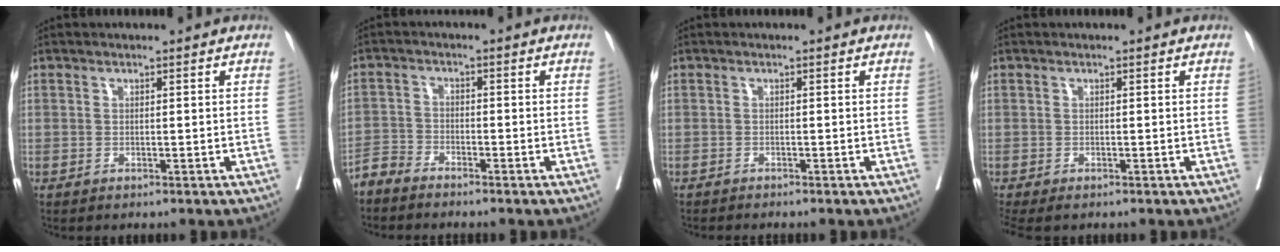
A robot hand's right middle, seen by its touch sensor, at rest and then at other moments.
{"total": 2.9, "force": [-2.9, 0.4, 0.1], "torque": [0.001, -0.009, -0.061]}
{"total": 1.3, "force": [-1.3, 0.0, 0.2], "torque": [-0.011, -0.006, -0.024]}
{"total": 3.8, "force": [-2.8, 1.8, 1.9], "torque": [-0.039, -0.013, -0.042]}